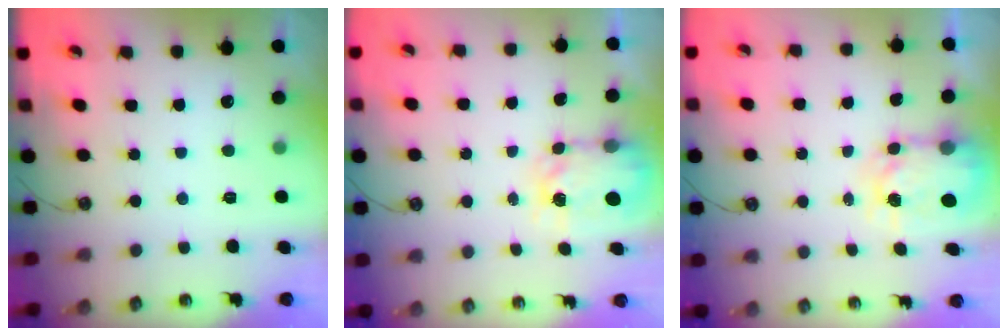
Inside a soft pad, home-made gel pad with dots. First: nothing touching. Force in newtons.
{"total": 6.2, "press": 6.2, "slide": 0.6}
{"total": 6.2, "press": 6.2, "slide": 0.4}